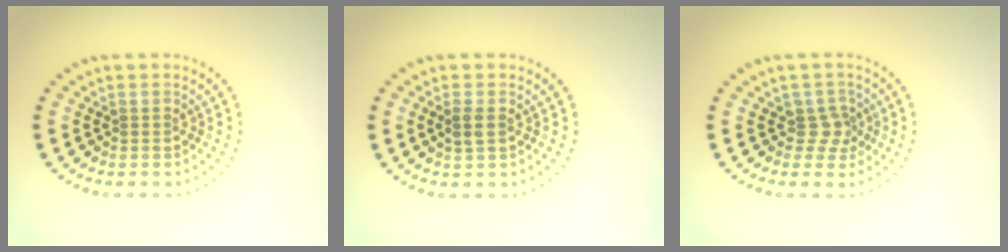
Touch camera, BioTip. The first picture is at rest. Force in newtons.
{"total": 1.3, "press": 1.3, "slide": 0.3}
{"total": 1.9, "press": 1.4, "slide": 1.4}